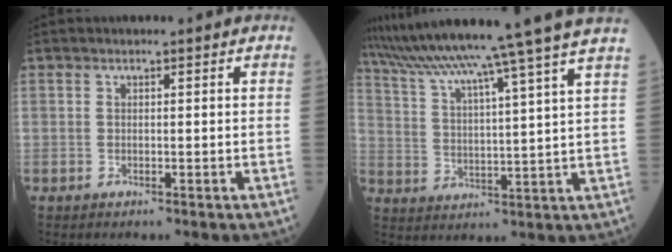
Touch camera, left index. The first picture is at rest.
{"total": 19.6, "force": [16.7, -3.0, 10.0], "torque": [-0.172, -0.027, 0.240]}